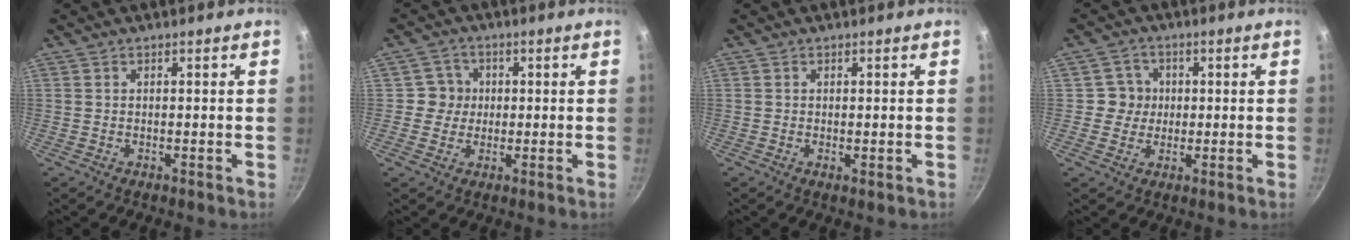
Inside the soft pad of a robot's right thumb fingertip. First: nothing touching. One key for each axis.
{"total": 4.2, "fx": 0.3, "fy": 4.2, "fz": 0.6, "tx": 0.025, "ty": 0.005, "tz": -0.004}
{"total": 0.7, "fx": 0.0, "fy": 0.3, "fz": 0.6, "tx": -0.009, "ty": -0.004, "tz": -0.001}
{"total": 4.4, "fx": 0.3, "fy": 4.3, "fz": 0.6, "tx": 0.025, "ty": 0.005, "tz": -0.003}